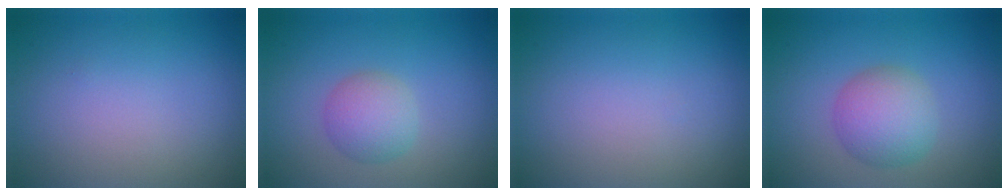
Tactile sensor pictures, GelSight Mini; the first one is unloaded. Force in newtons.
{"total": 3.0, "press": 3.0, "slide": 0.0}
{"total": 0.0}
{"total": 4.4, "press": 4.4, "slide": 0.1}